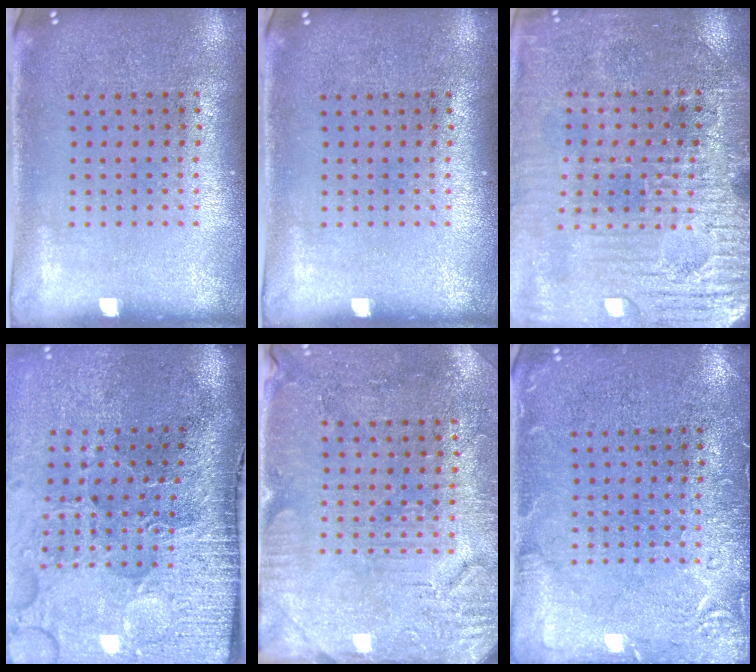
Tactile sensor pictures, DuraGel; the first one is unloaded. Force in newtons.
{"total": 0.0}
{"total": 3.7, "press": 3.7, "slide": 0.1}
{"total": 5.0, "press": 4.0, "slide": 3.0}
{"total": 3.0, "press": 2.9, "slide": 1.0}
{"total": 2.9, "press": 2.9, "slide": 0.4}